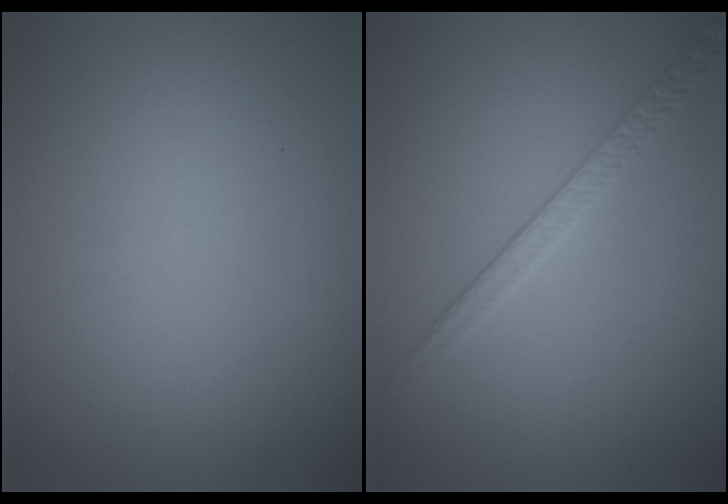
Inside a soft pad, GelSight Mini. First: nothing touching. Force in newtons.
{"total": 2.1, "press": 1.6, "slide": 1.4}